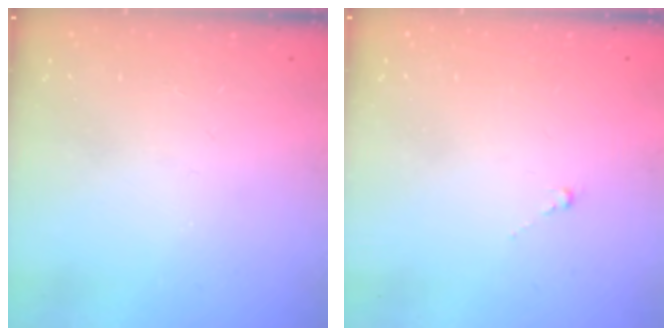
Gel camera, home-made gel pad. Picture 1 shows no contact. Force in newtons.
{"total": 0.0}